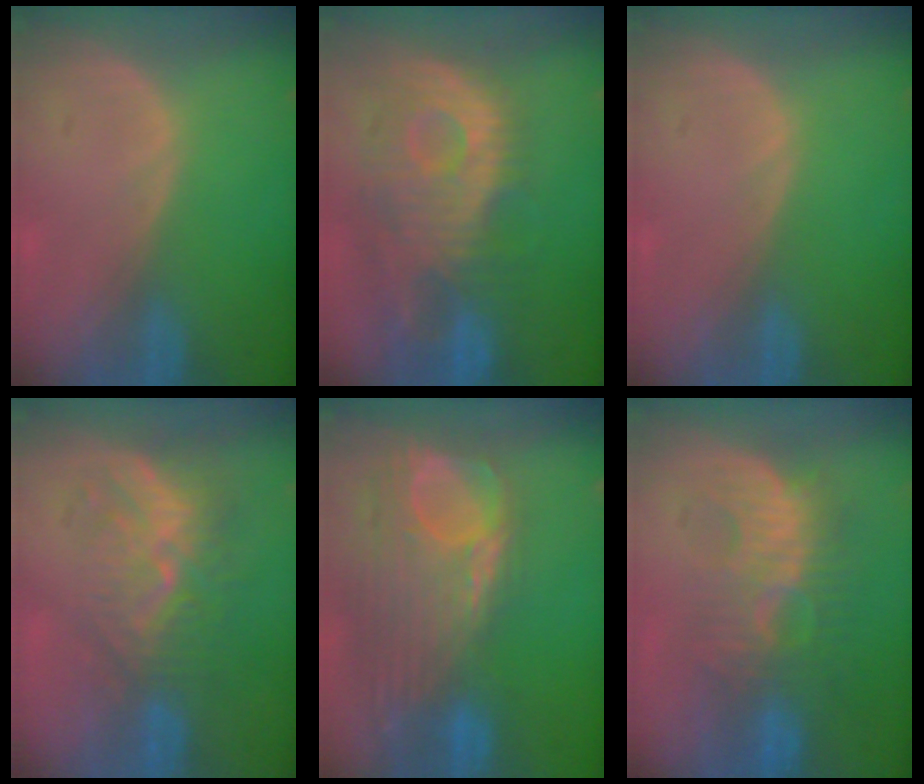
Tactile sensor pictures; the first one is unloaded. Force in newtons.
{"total": 11.9, "press": 10.7, "slide": 5.3}
{"total": 0.0}
{"total": 9.3, "press": 8.3, "slide": 4.1}
{"total": 12.7, "press": 10.6, "slide": 6.9}
{"total": 8.9, "press": 8.8, "slide": 1.7}